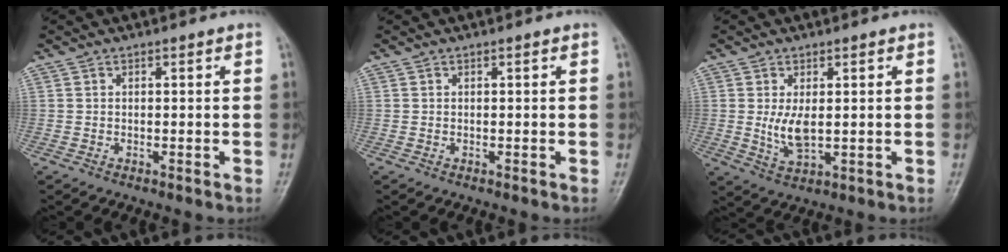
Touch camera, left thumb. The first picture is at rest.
{"total": 0.0}
{"total": 5.2, "force": [0.5, 2.4, 4.5], "torque": [-0.083, -0.014, 0.018]}